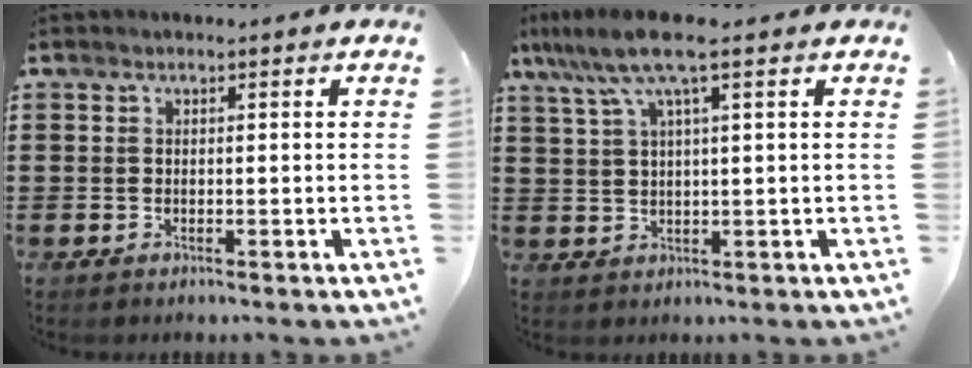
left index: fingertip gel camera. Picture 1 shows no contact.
{"total": 7.4, "force": [3.7, 0.9, 6.4], "torque": [-0.140, 0.000, 0.062]}